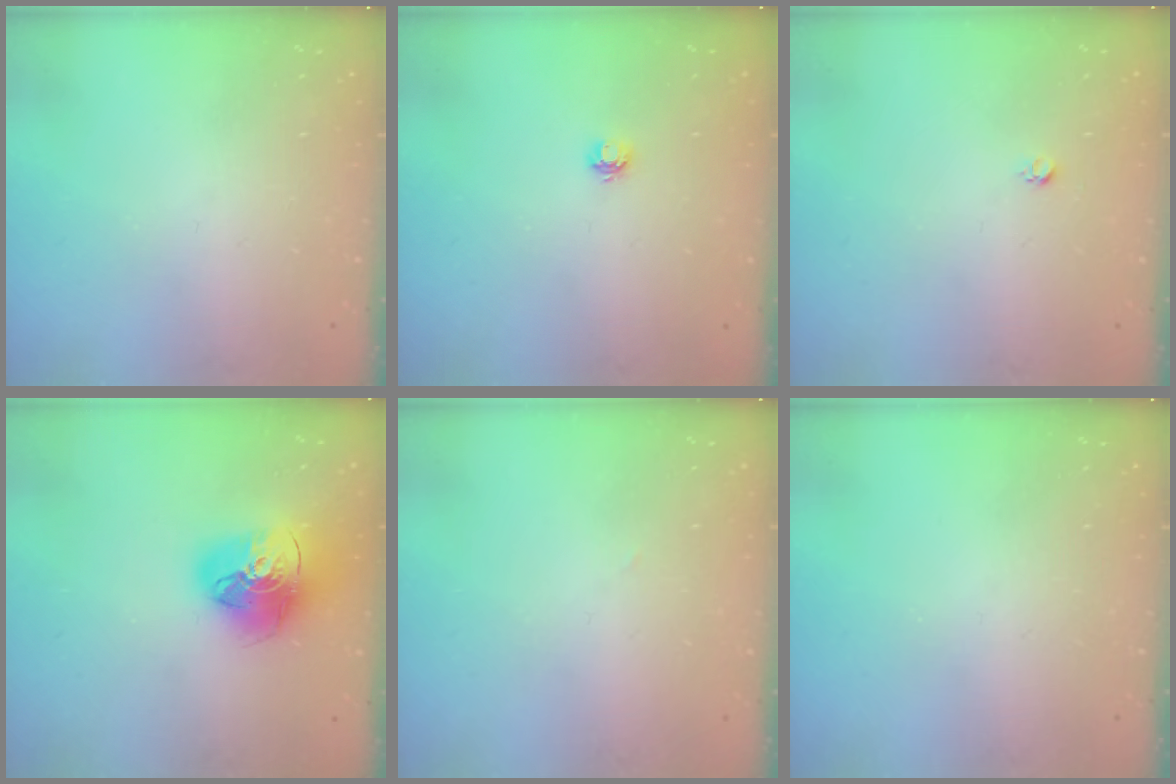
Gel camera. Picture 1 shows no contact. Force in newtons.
{"total": 3.9, "press": 3.9, "slide": 0.5}
{"total": 3.1, "press": 3.1, "slide": 0.3}
{"total": 18.3, "press": 18.2, "slide": 2.0}
{"total": 1.1, "press": 1.1, "slide": 0.1}
{"total": 0.0}